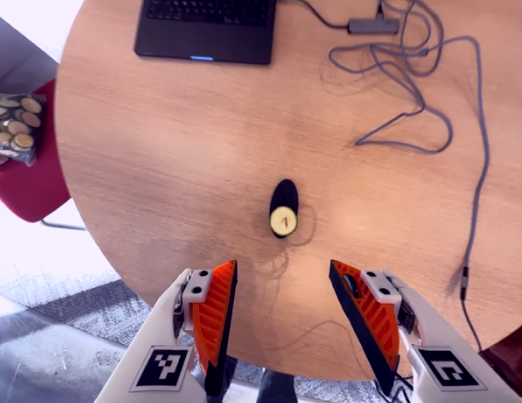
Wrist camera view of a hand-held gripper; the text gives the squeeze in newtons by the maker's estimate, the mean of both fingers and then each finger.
{"total": 0.0}